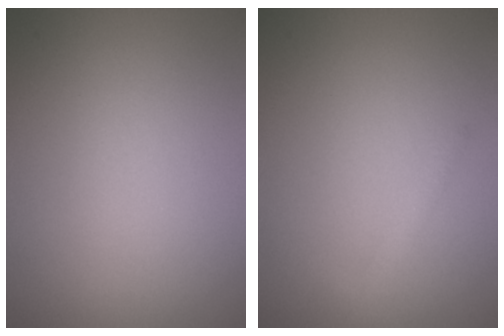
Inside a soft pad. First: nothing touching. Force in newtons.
{"total": 1.3, "press": 1.3, "slide": 0.0}